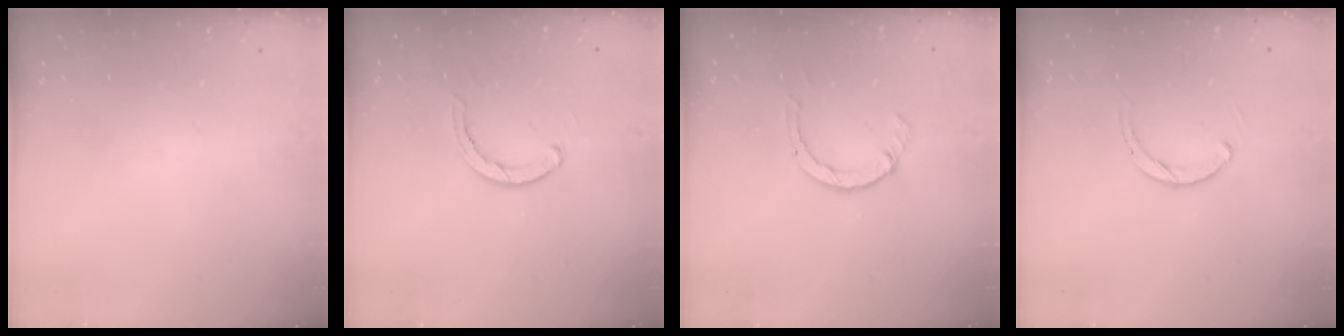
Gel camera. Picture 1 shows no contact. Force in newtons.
{"total": 2.8, "press": 2.8, "slide": 0.2}
{"total": 2.3, "press": 2.3, "slide": 0.3}
{"total": 1.9, "press": 1.9, "slide": 0.2}